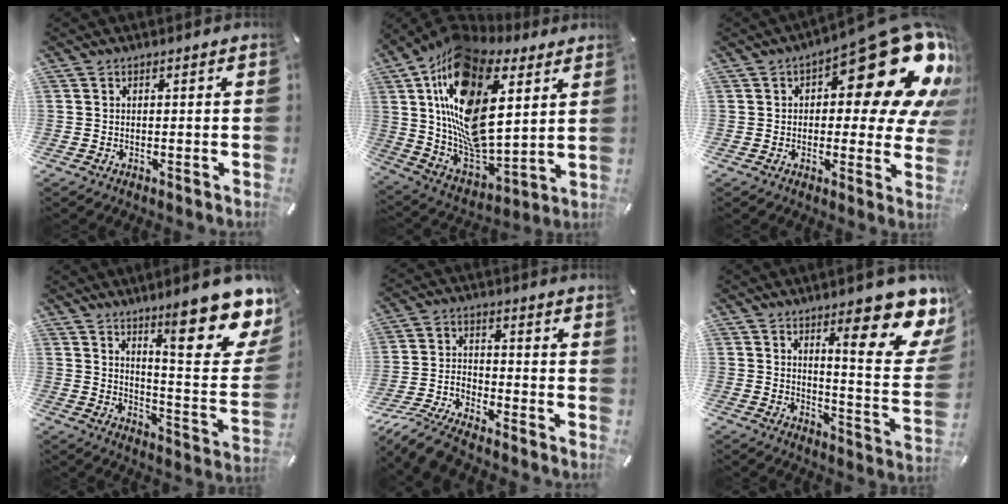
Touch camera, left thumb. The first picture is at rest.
{"total": 22.9, "force": [8.6, 13.8, 16.2], "torque": [-0.349, -0.056, 0.146]}
{"total": 24.5, "force": [11.0, 9.6, 19.6], "torque": [-0.241, -0.082, 0.181]}
{"total": 18.9, "force": [13.0, 5.1, 12.7], "torque": [-0.171, -0.103, 0.208]}
{"total": 9.4, "force": [-8.4, 2.5, 3.6], "torque": [-0.070, 0.036, -0.163]}
{"total": 17.5, "force": [10.5, 4.8, 13.2], "torque": [-0.175, -0.074, 0.162]}